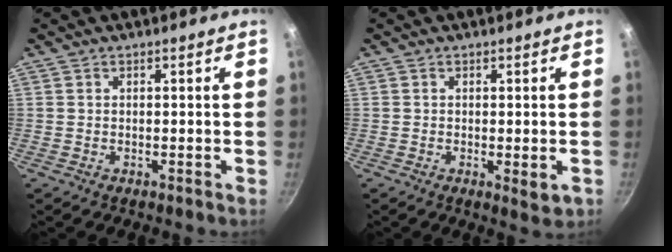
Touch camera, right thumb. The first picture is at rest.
{"total": 2.9, "force": [-0.8, 0.9, 2.7], "torque": [-0.038, -0.009, -0.009]}